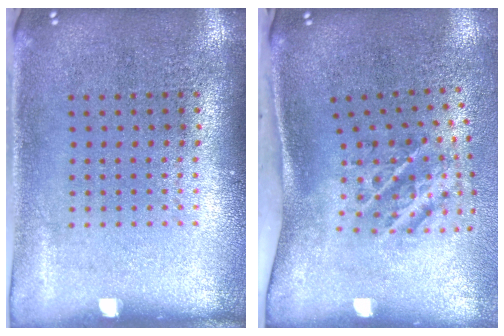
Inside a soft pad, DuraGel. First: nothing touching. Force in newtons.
{"total": 2.3, "press": 1.3, "slide": 1.9}